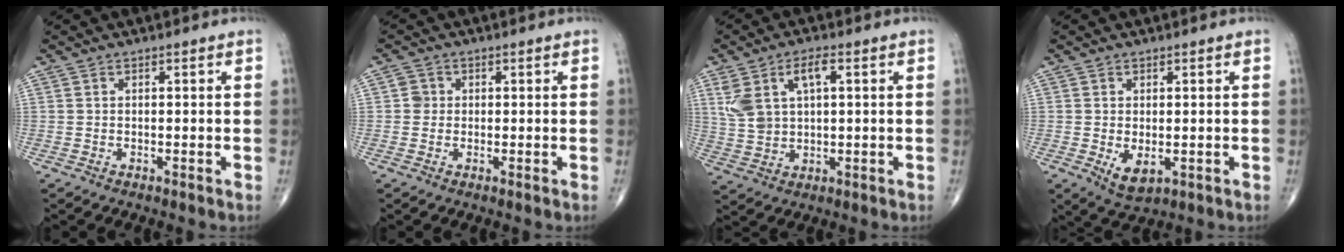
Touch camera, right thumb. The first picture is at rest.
{"total": 2.0, "force": [0.1, 1.9, 0.5], "torque": [0.004, 0.005, -0.002]}
{"total": 8.8, "force": [2.9, 4.6, 6.9], "torque": [-0.135, 0.006, 0.063]}
{"total": 4.5, "force": [-0.8, 2.4, 3.6], "torque": [-0.056, -0.011, -0.002]}